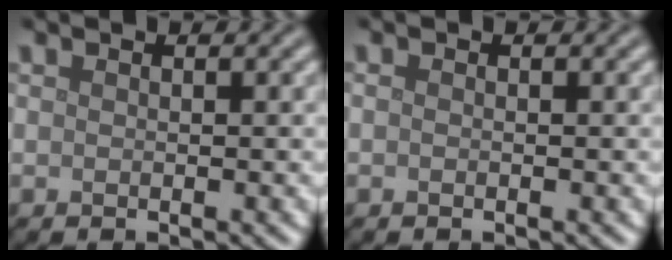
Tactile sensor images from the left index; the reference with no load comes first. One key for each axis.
{"total": 0.0}